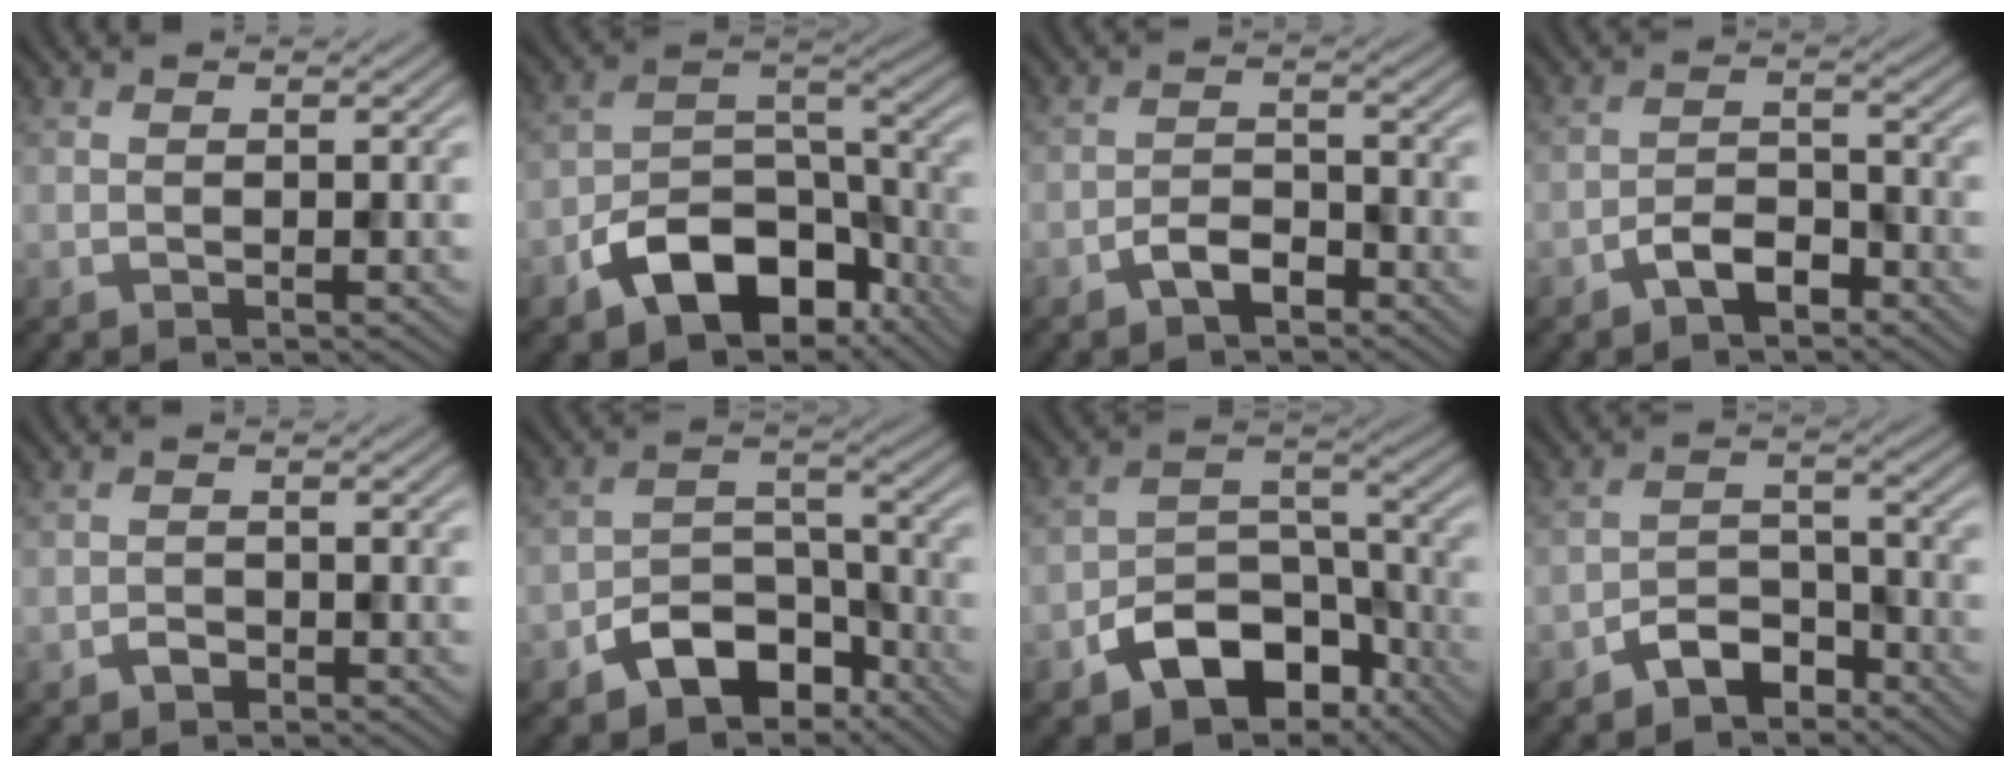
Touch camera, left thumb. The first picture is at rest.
{"total": 11.6, "force": [-6.8, 6.5, 6.9], "torque": [-0.116, -0.012, -0.131]}
{"total": 3.5, "force": [-2.4, 1.6, 1.9], "torque": [-0.034, 0.006, -0.053]}
{"total": 4.0, "force": [-2.7, 1.8, 2.3], "torque": [-0.038, 0.007, -0.060]}
{"total": 1.3, "force": [-1.0, 0.7, 0.5], "torque": [-0.007, 0.001, -0.022]}
{"total": 8.5, "force": [-5.6, 4.7, 4.3], "torque": [-0.065, -0.003, -0.110]}
{"total": 10.6, "force": [-6.3, 6.2, 5.8], "torque": [-0.094, -0.014, -0.118]}
{"total": 5.3, "force": [-4.0, 2.7, 2.3], "torque": [-0.040, 0.005, -0.083]}